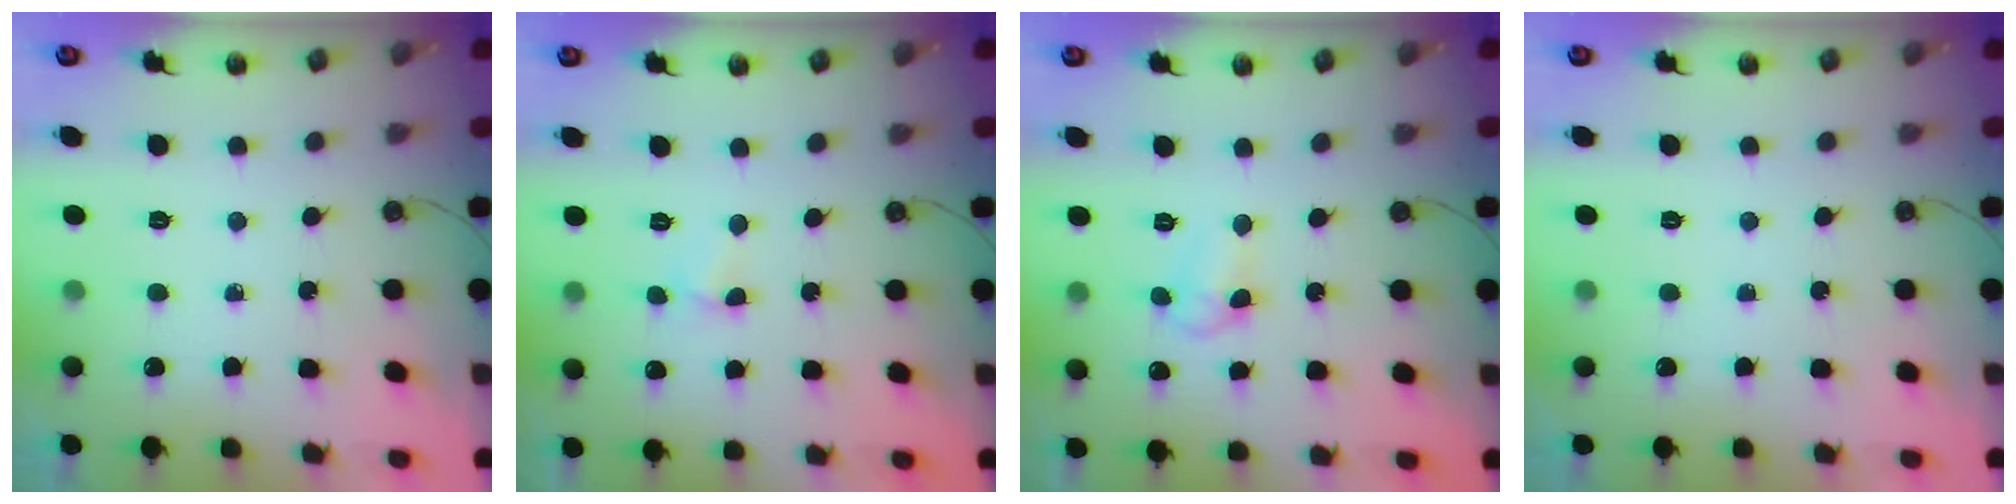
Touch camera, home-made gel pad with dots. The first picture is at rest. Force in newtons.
{"total": 2.4, "press": 2.4, "slide": 0.4}
{"total": 5.3, "press": 5.2, "slide": 0.6}
{"total": 0.0}